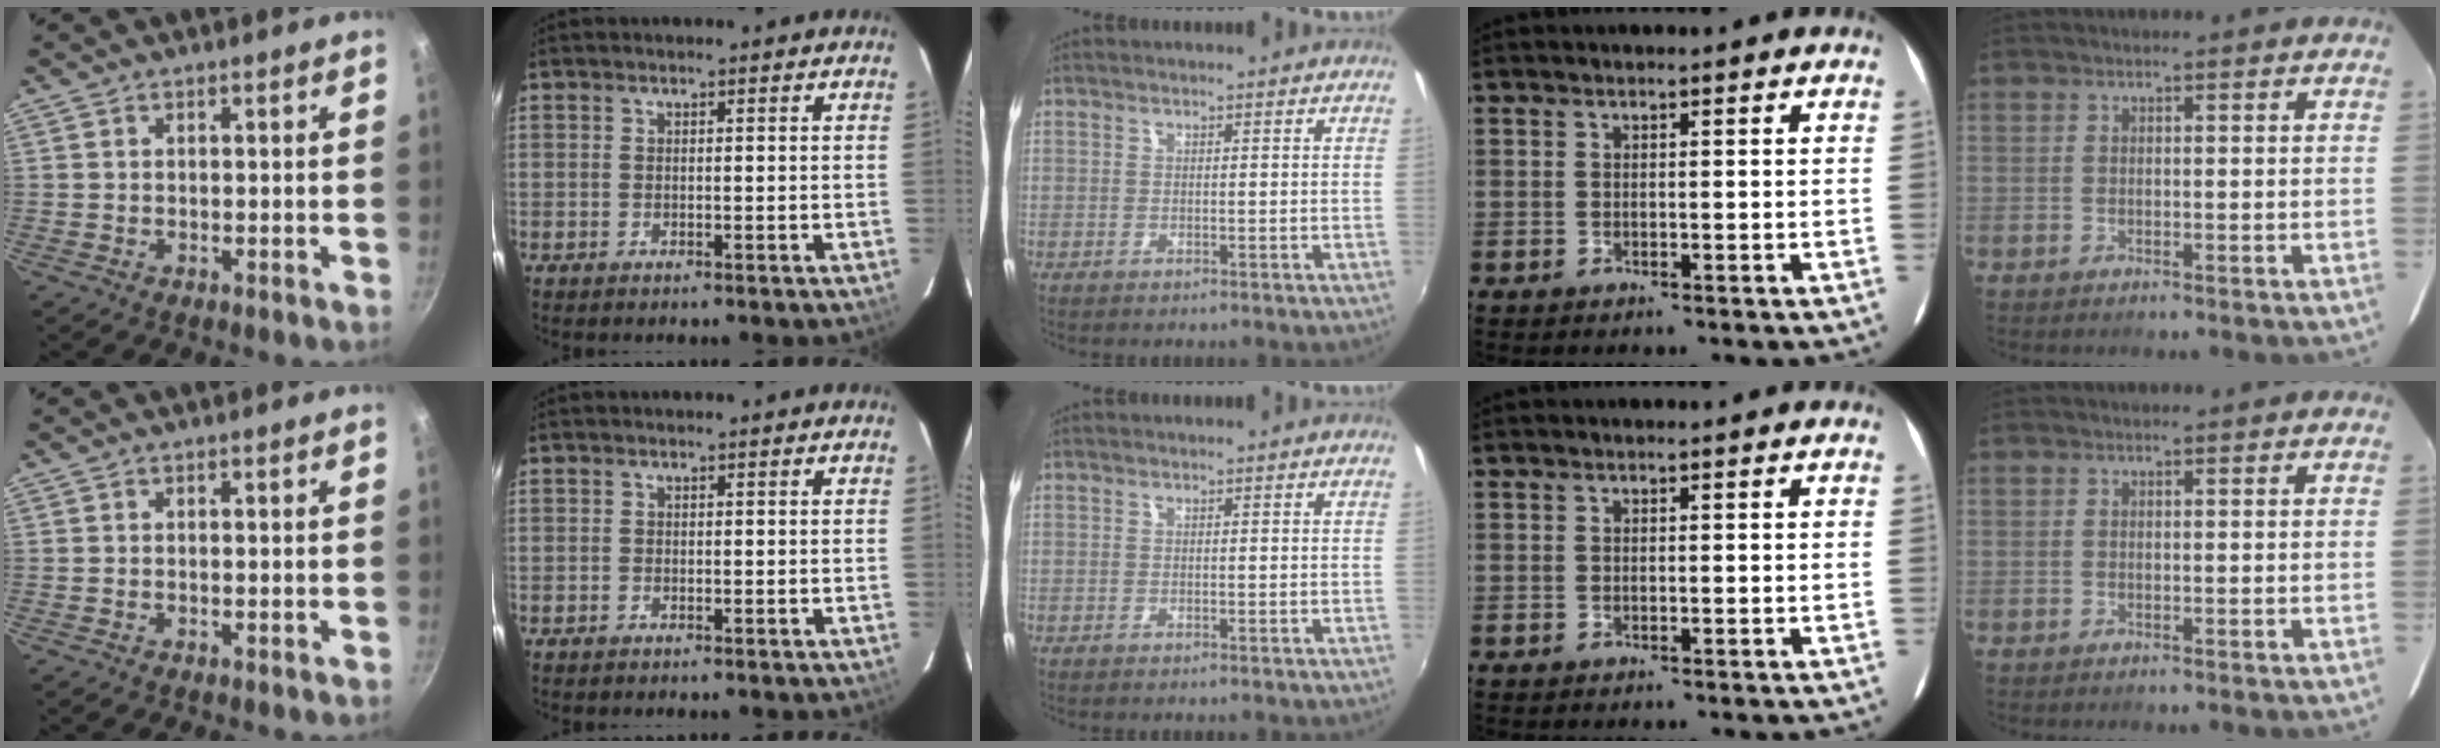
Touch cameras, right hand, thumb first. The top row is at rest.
{}